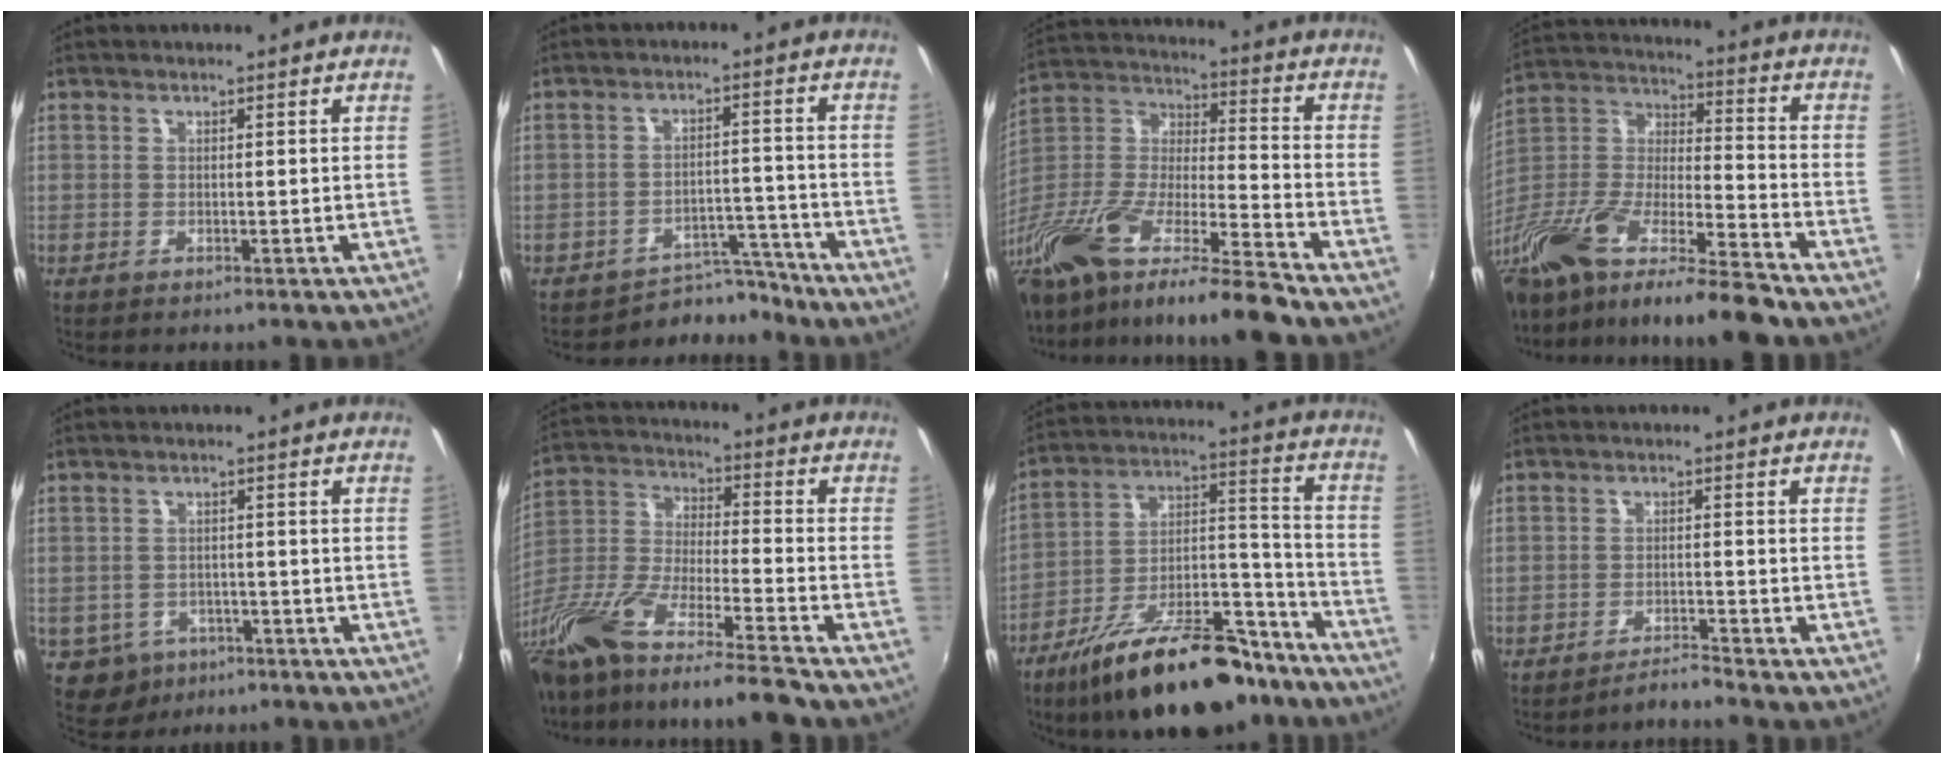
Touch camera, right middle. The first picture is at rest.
{"total": 6.7, "force": [-6.3, 2.3, -0.2], "torque": [0.006, 0.026, -0.090]}
{"total": 23.2, "force": [-17.6, 2.3, 14.9], "torque": [-0.260, -0.032, -0.320]}
{"total": 23.3, "force": [-17.5, 3.6, 15.0], "torque": [-0.266, -0.029, -0.311]}
{"total": 6.4, "force": [-3.3, 5.2, 1.9], "torque": [-0.054, -0.002, -0.037]}
{"total": 22.8, "force": [-17.5, 1.4, 14.5], "torque": [-0.254, -0.051, -0.316]}
{"total": 25.1, "force": [-18.1, 9.3, 14.7], "torque": [-0.233, 0.016, -0.270]}
{"total": 2.8, "force": [-2.7, -0.9, 0.1], "torque": [-0.015, 0.004, -0.046]}